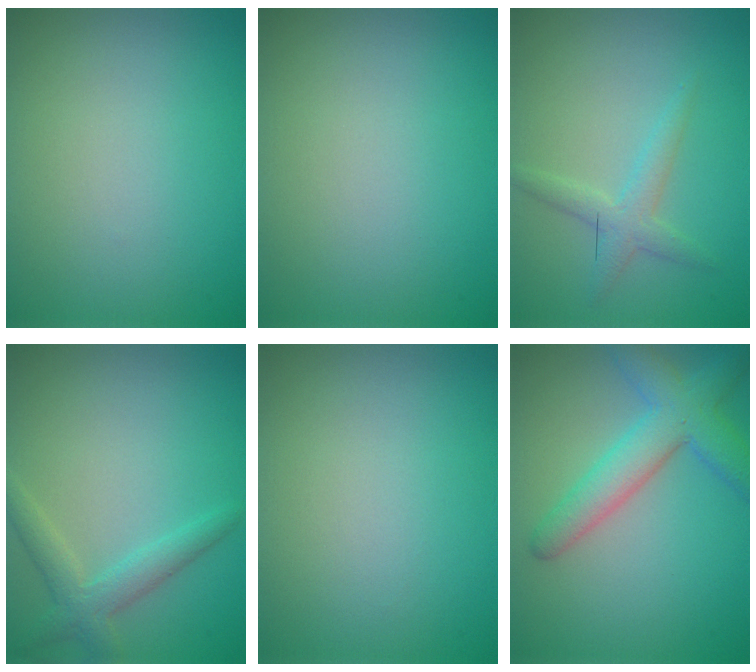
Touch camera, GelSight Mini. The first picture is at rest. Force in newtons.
{"total": 0.0}
{"total": 2.1, "press": 2.1, "slide": 0.1}
{"total": 2.7, "press": 2.7, "slide": 0.3}
{"total": 0.0}
{"total": 5.3, "press": 5.3, "slide": 0.1}